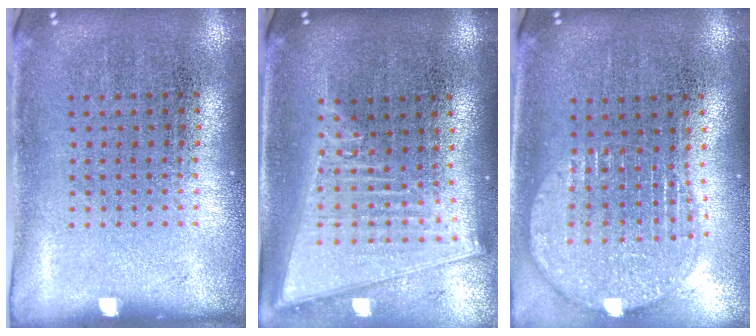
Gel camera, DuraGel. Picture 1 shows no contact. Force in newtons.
{"total": 2.2, "press": 1.8, "slide": 1.2}
{"total": 1.9, "press": 1.6, "slide": 1.0}